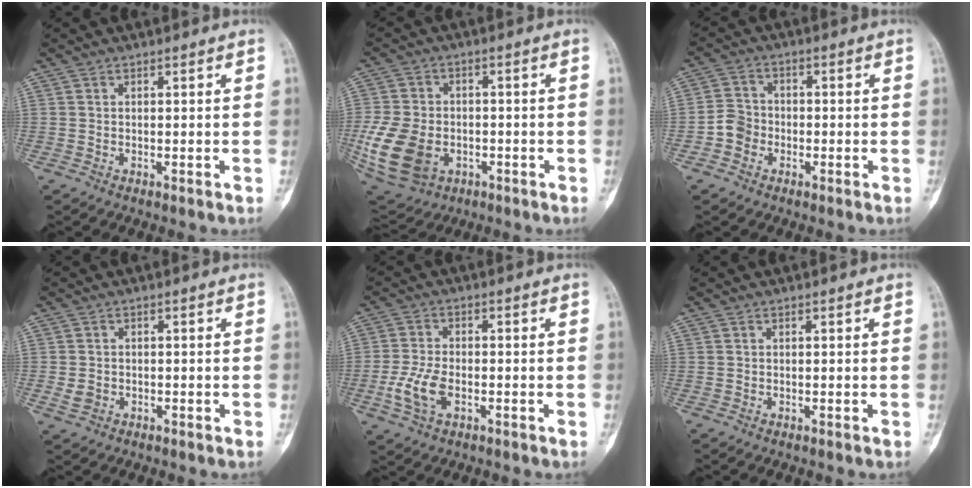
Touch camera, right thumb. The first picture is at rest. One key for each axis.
{"total": 15.5, "fx": -3.9, "fy": 11.3, "fz": 9.9, "tx": -0.207, "ty": 0.001, "tz": -0.056}
{"total": 4.7, "fx": -1.7, "fy": 4.1, "fz": 1.6, "tx": -0.011, "ty": 0.016, "tz": -0.040}
{"total": 4.2, "fx": -0.9, "fy": 3.6, "fz": 1.9, "tx": -0.022, "ty": 0.005, "tz": -0.009}
{"total": 6.9, "fx": -2.1, "fy": 3.8, "fz": 5.4, "tx": -0.122, "ty": 0.006, "tz": -0.041}
{"total": 0.0}